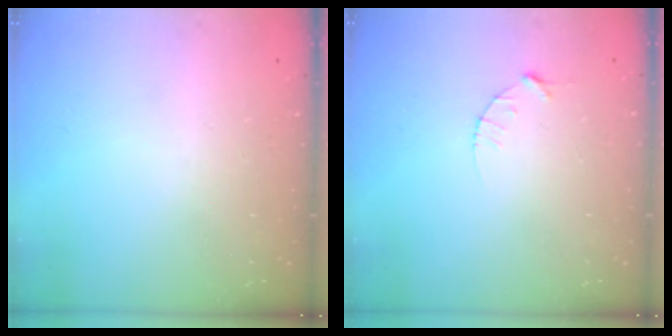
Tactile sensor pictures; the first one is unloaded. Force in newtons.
{"total": 3.1, "press": 3.1, "slide": 0.4}